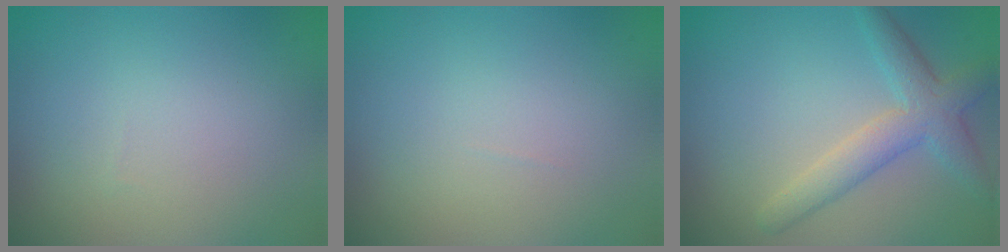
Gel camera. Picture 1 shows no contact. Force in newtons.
{"total": 0.0}
{"total": 4.1, "press": 4.1, "slide": 0.1}